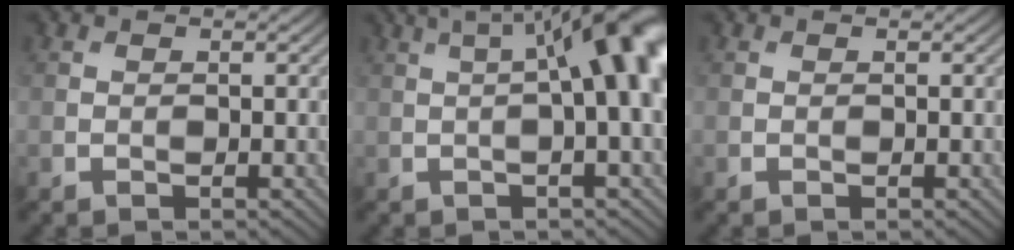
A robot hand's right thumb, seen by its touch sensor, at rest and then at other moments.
{"total": 12.0, "force": [2.1, 3.1, 11.4], "torque": [-0.133, 0.028, 0.025]}
{"total": 0.0}